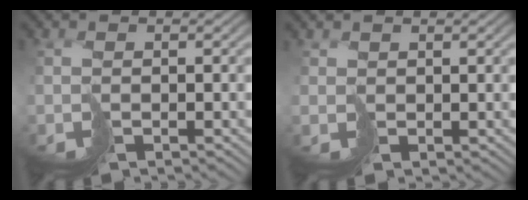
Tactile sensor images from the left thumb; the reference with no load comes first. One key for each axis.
{"total": 0.9, "fx": 0.6, "fy": 0.4, "fz": -0.6, "tx": 0.010, "ty": 0.000, "tz": 0.017}